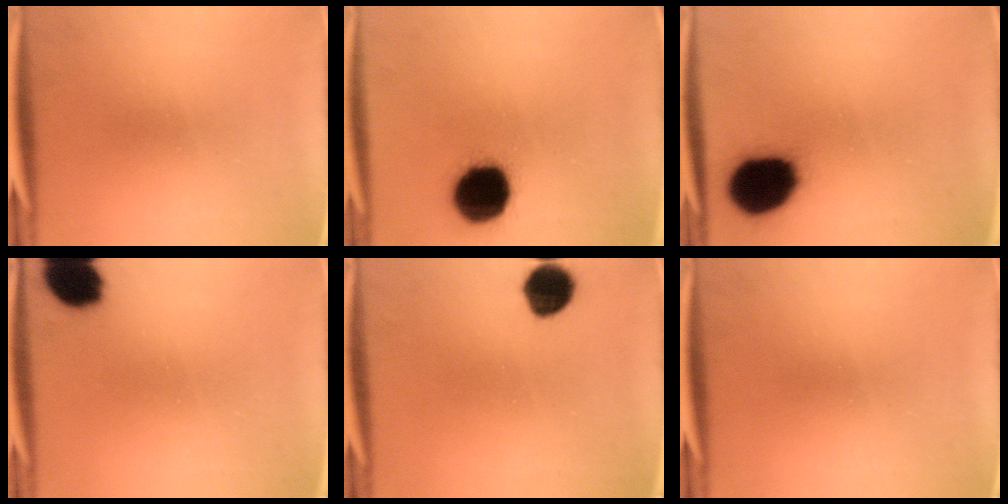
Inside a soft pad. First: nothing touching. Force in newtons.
{"total": 16.9}
{"total": 19.4}
{"total": 10.7}
{"total": 7.8}
{"total": 0.0}